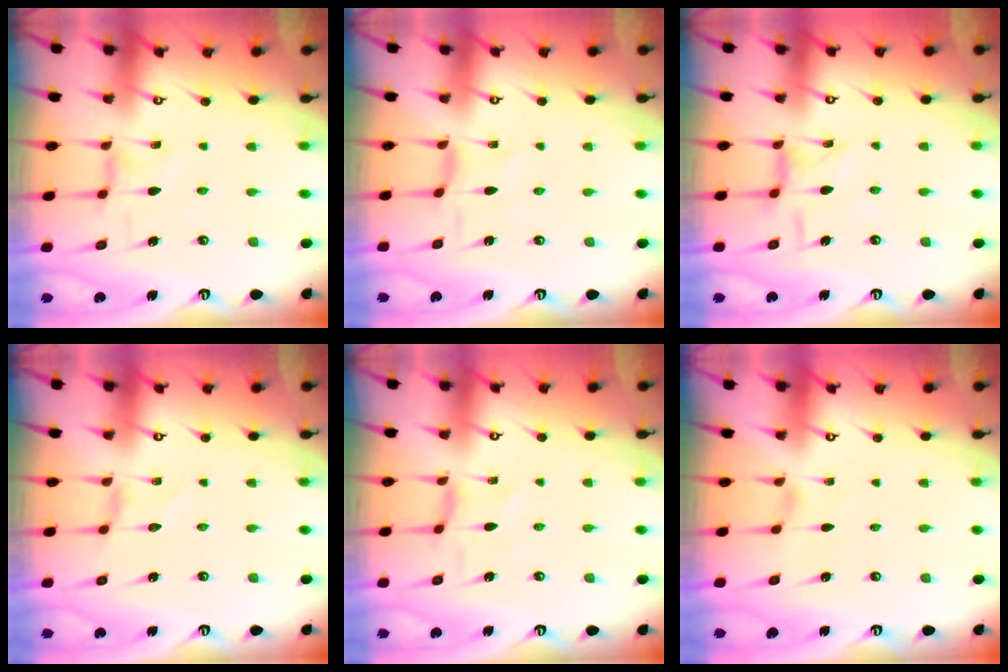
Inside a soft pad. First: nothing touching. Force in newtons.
{"total": 0.0}
{"total": 5.8, "press": 5.7, "slide": 0.5}
{"total": 0.0}
{"total": 0.0}
{"total": 0.0}